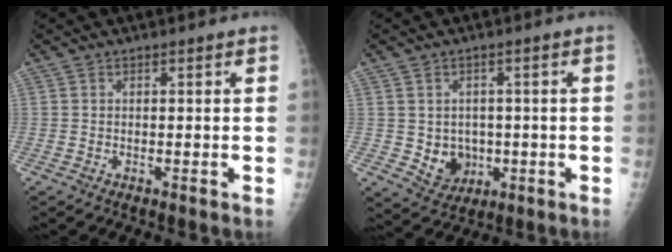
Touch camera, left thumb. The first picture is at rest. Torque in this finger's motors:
{"motor_torque": [-0.02, 0.01, 0.05, -0.01, 0.01]}